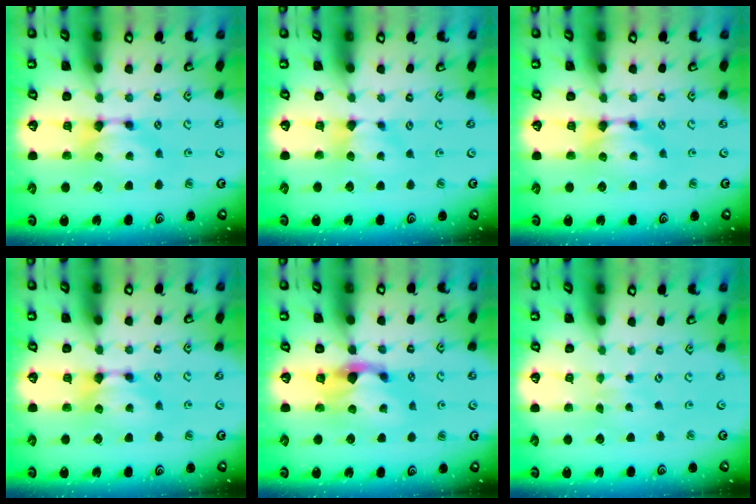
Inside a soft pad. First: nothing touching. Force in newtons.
{"total": 0.9, "press": 0.8, "slide": 0.5}
{"total": 0.0}
{"total": 0.0}
{"total": 1.7, "press": 1.0, "slide": 1.4}
{"total": 3.5, "press": 3.5, "slide": 0.1}